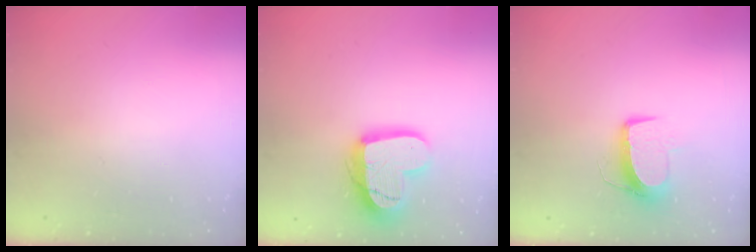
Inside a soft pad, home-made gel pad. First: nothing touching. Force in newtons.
{"total": 16.1, "press": 16.1, "slide": 1.0}
{"total": 10.2, "press": 10.2, "slide": 0.5}